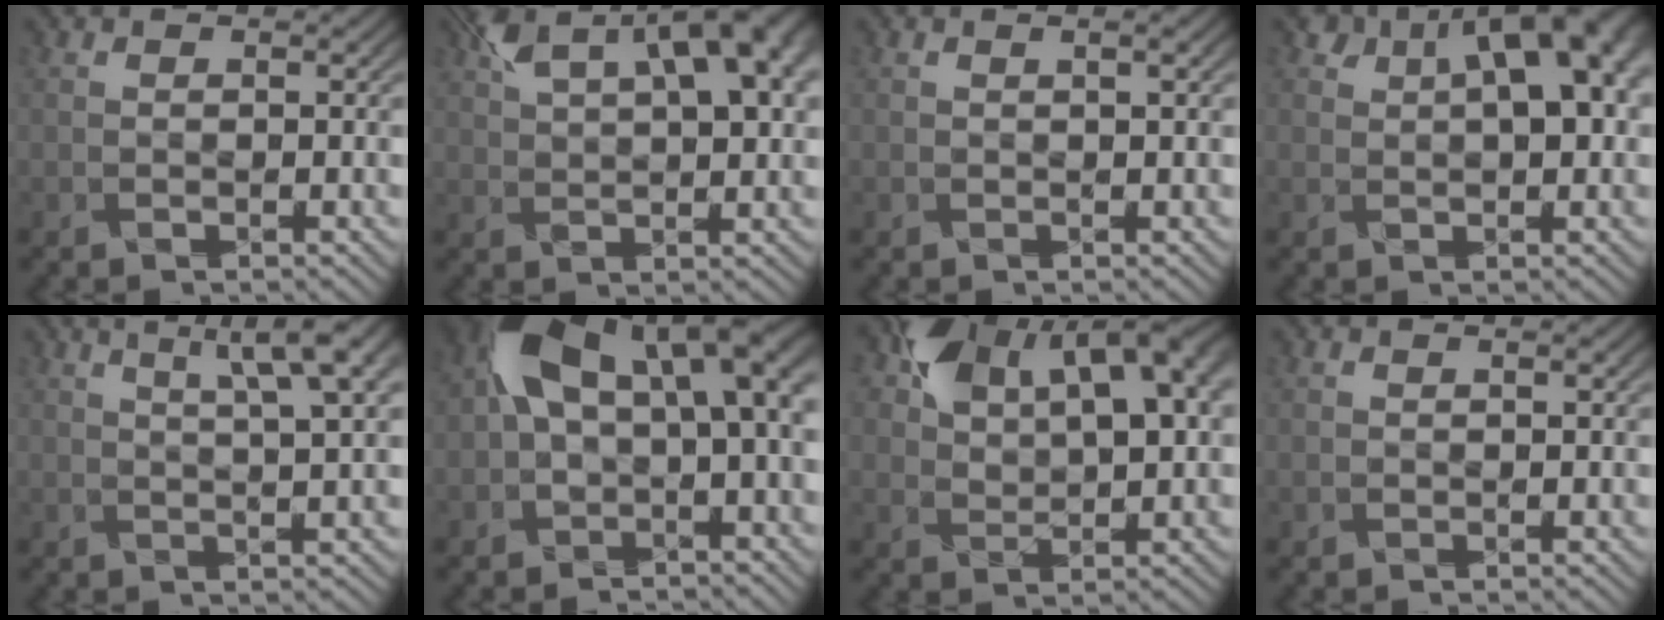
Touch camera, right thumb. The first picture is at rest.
{"total": 13.3, "force": [6.3, 5.3, 10.5], "torque": [-0.190, 0.016, 0.111]}
{"total": 1.2, "force": [0.5, 0.1, 1.1], "torque": [-0.021, 0.005, 0.007]}
{"total": 10.9, "force": [3.6, 5.6, 8.6], "torque": [-0.115, 0.020, 0.047]}
{"total": 7.2, "force": [3.4, 1.2, 6.3], "torque": [-0.091, 0.021, 0.054]}
{"total": 13.8, "force": [2.1, 7.6, 11.3], "torque": [-0.215, 0.004, 0.036]}
{"total": 13.0, "force": [5.2, 7.5, 9.3], "torque": [-0.171, 0.013, 0.094]}
{"total": 0.6, "force": [0.1, 0.1, 0.6], "torque": [-0.011, 0.001, 0.002]}